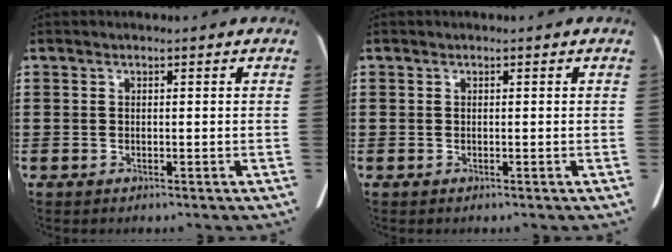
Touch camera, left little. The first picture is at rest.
{"total": 0.0}